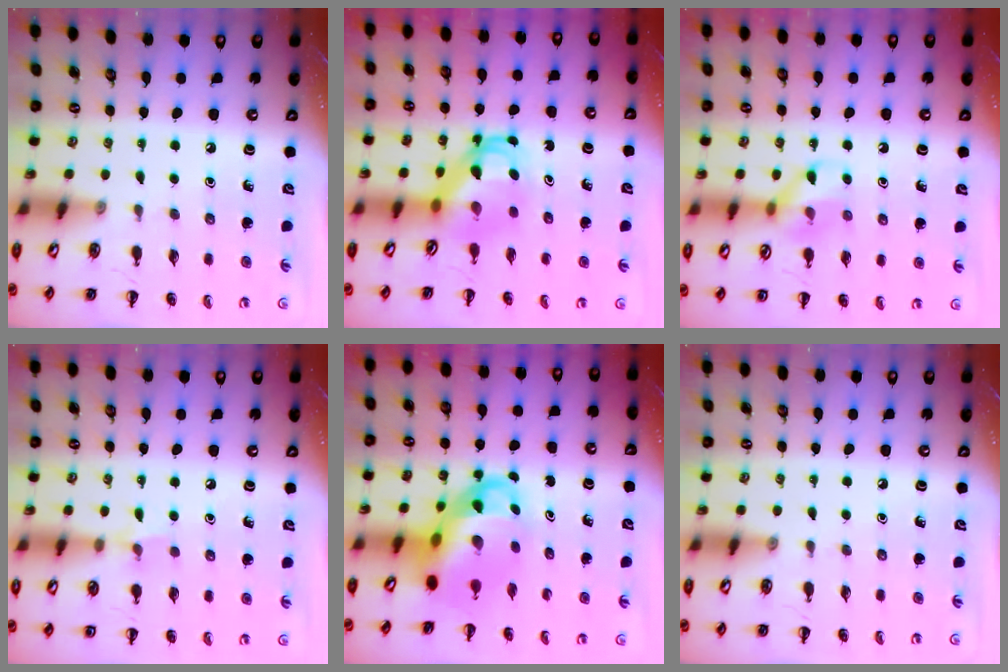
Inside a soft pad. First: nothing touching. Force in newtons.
{"total": 5.0, "press": 4.9, "slide": 0.8}
{"total": 9.1, "press": 9.1, "slide": 1.1}
{"total": 5.7, "press": 5.5, "slide": 1.5}
{"total": 7.5, "press": 7.2, "slide": 2.0}
{"total": 0.0}